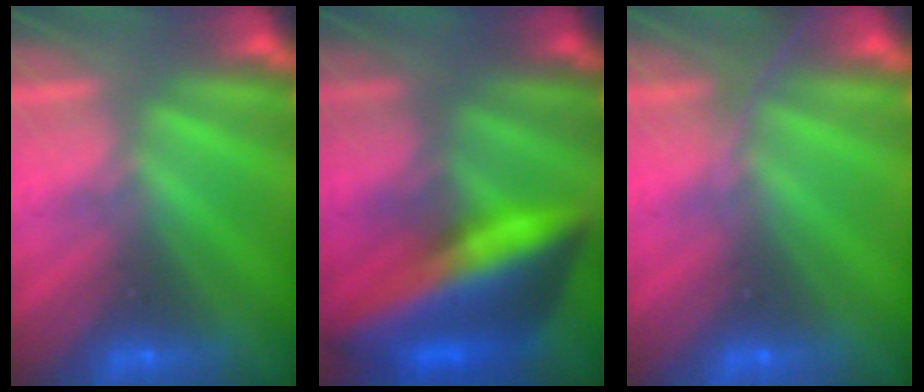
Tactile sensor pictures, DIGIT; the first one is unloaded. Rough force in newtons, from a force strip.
{"total": 7.1}
{"total": 1.9}